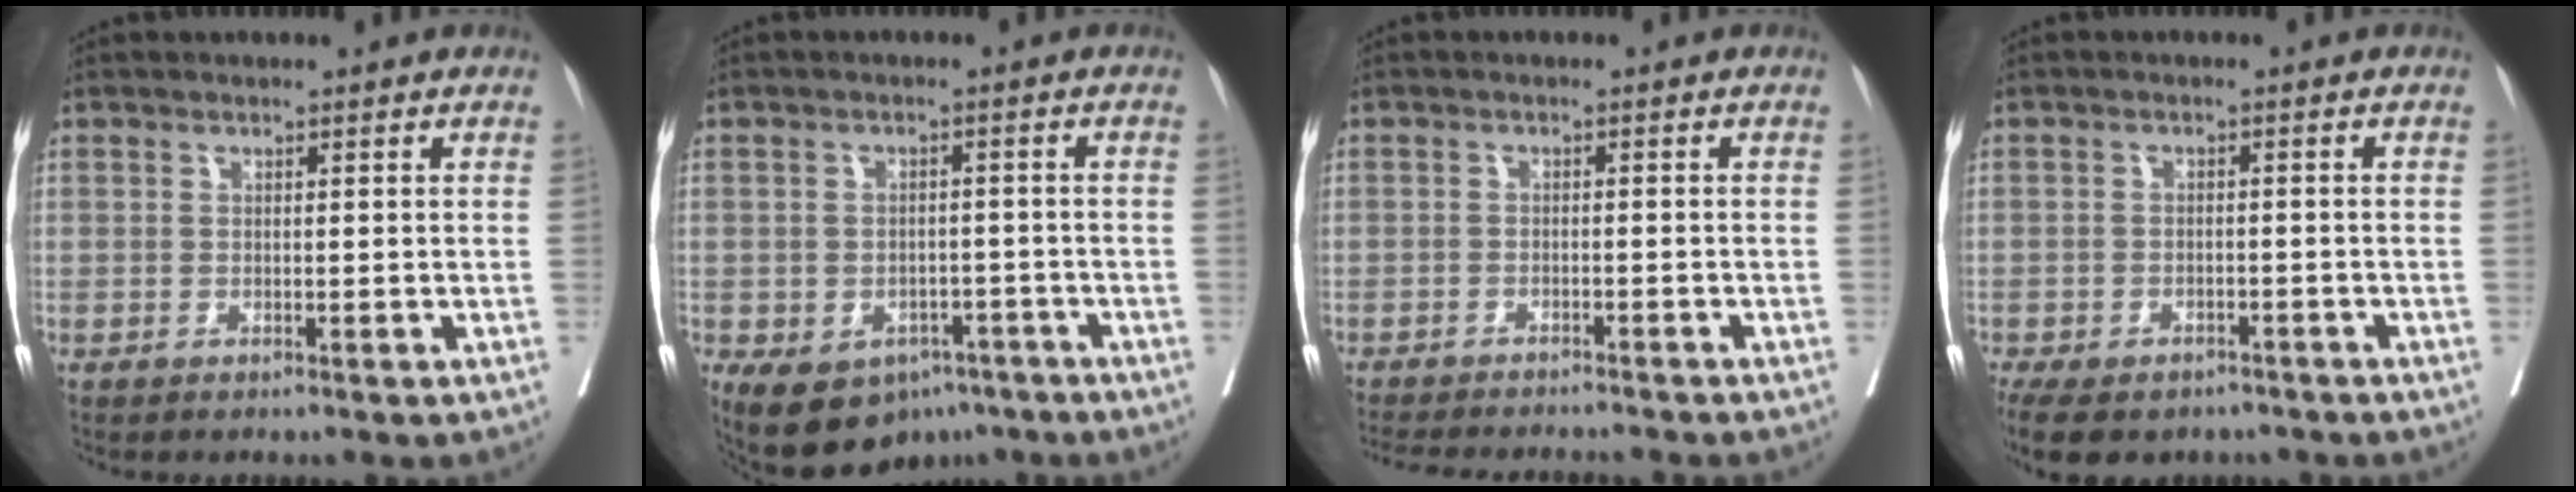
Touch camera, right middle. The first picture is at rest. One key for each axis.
{"total": 11.5, "fx": -6.9, "fy": 7.3, "fz": 5.6, "tx": -0.102, "ty": 0.011, "tz": -0.095}
{"total": 14.4, "fx": -13.2, "fy": 1.7, "fz": 5.4, "tx": -0.101, "ty": -0.025, "tz": -0.173}
{"total": 14.7, "fx": -10.5, "fy": 7.8, "fz": 6.6, "tx": -0.180, "ty": -0.022, "tz": -0.136}